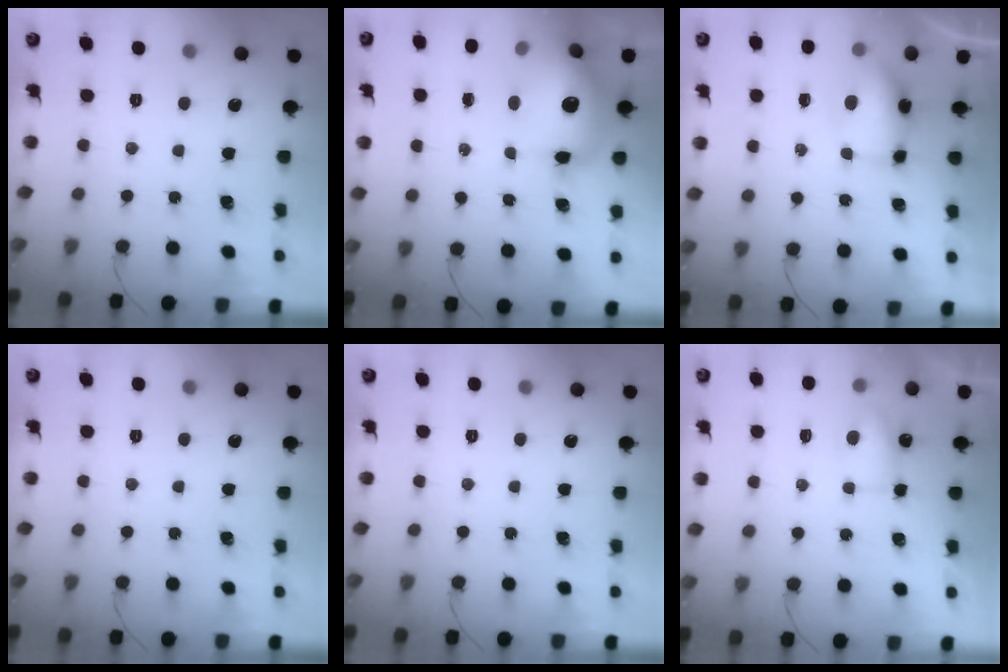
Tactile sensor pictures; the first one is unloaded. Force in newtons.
{"total": 17.0, "press": 16.6, "slide": 3.9}
{"total": 7.3, "press": 7.3, "slide": 0.8}
{"total": 0.0}
{"total": 0.0}
{"total": 4.2, "press": 4.1, "slide": 1.0}